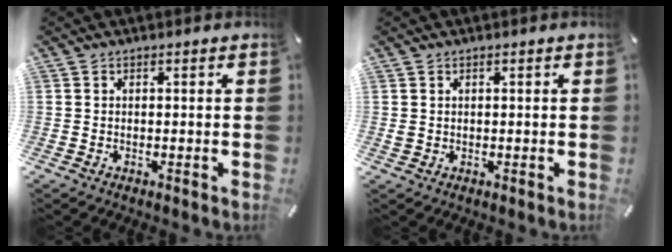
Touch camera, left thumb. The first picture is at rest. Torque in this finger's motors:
{"motor_torque": [0.15, 0.07, 0.04, -0.02, 0.00]}